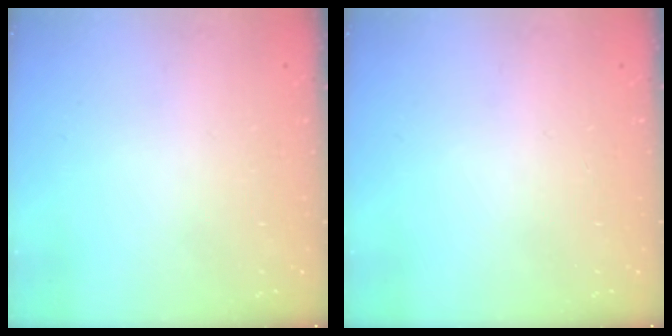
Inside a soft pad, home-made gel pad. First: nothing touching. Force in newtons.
{"total": 0.0}